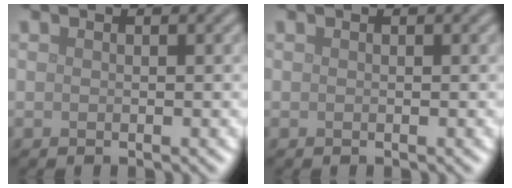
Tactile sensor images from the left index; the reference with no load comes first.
{"total": 0.0}